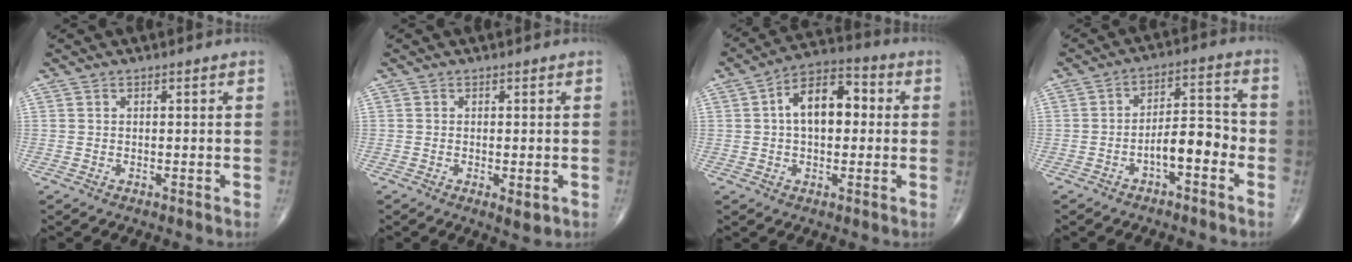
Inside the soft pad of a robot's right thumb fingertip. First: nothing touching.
{"total": 2.3, "force": [-0.7, 0.8, 2.1], "torque": [-0.034, -0.007, -0.009]}
{"total": 11.7, "force": [1.4, 6.7, 9.4], "torque": [-0.138, 0.028, 0.011]}
{"total": 8.0, "force": [-3.0, 3.4, 6.5], "torque": [-0.086, 0.040, -0.052]}